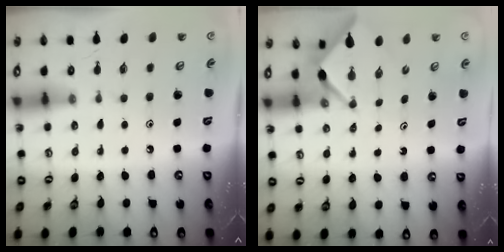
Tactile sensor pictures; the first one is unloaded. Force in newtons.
{"total": 2.6, "press": 2.6, "slide": 0.3}